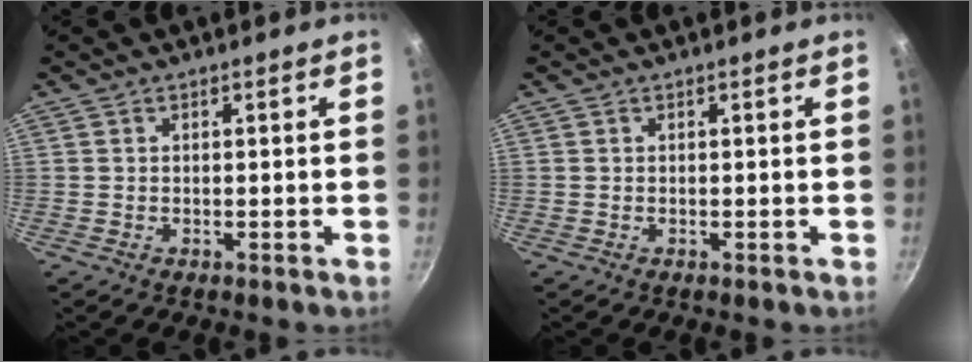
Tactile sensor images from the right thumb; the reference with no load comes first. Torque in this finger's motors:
{"motor_torque": [0.01, 0.01, 0.02, -0.01, 0.00]}